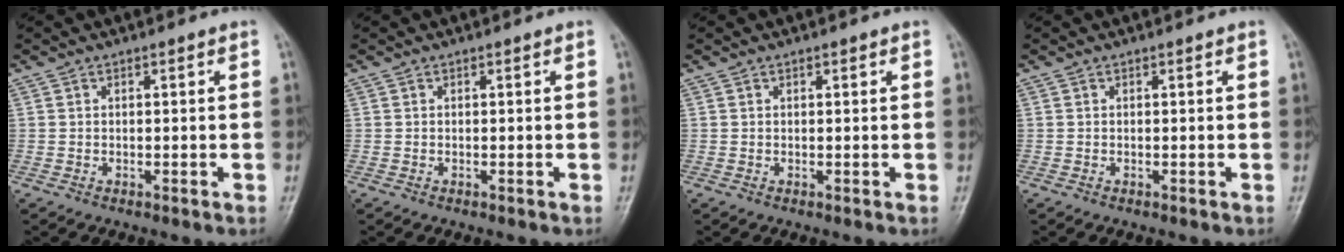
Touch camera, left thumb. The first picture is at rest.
{"total": 0.0}
{"total": 0.6, "force": [0.3, 0.3, 0.5], "torque": [-0.007, 0.000, 0.005]}
{"total": 0.0}